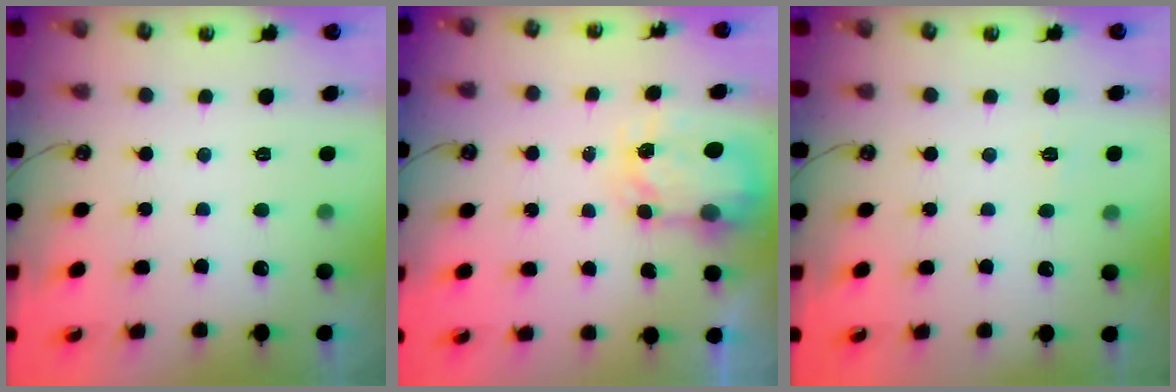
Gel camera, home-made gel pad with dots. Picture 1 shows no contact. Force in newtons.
{"total": 4.0, "press": 3.9, "slide": 0.5}
{"total": 3.4, "press": 3.4, "slide": 0.4}